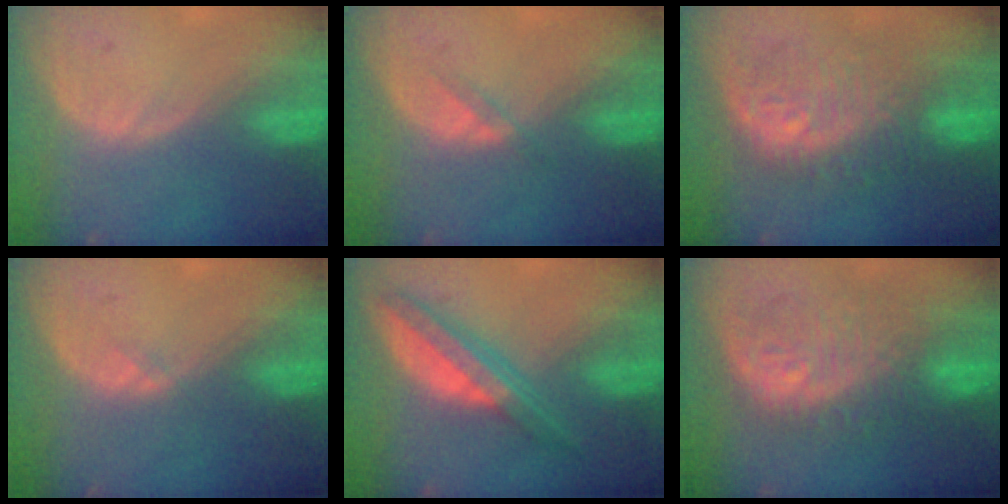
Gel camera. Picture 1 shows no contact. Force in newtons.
{"total": 1.8, "press": 1.4, "slide": 1.0}
{"total": 10.1, "press": 9.9, "slide": 1.9}
{"total": 0.8, "press": 0.5, "slide": 0.6}
{"total": 7.2, "press": 6.2, "slide": 3.6}
{"total": 10.4, "press": 10.1, "slide": 2.6}